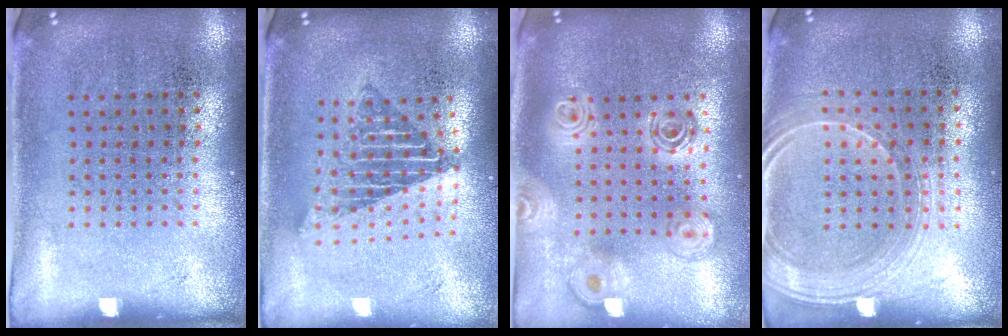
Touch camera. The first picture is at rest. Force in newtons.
{"total": 1.7, "press": 1.3, "slide": 1.0}
{"total": 2.1, "press": 1.7, "slide": 1.2}
{"total": 1.7, "press": 1.5, "slide": 0.8}